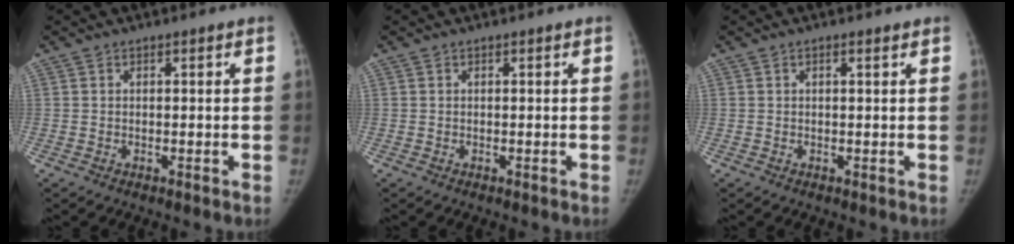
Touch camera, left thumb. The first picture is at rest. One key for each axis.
{"total": 0.0}
{"total": 0.9, "fx": 0.5, "fy": 0.2, "fz": 0.7, "tx": -0.012, "ty": 0.000, "tz": 0.009}